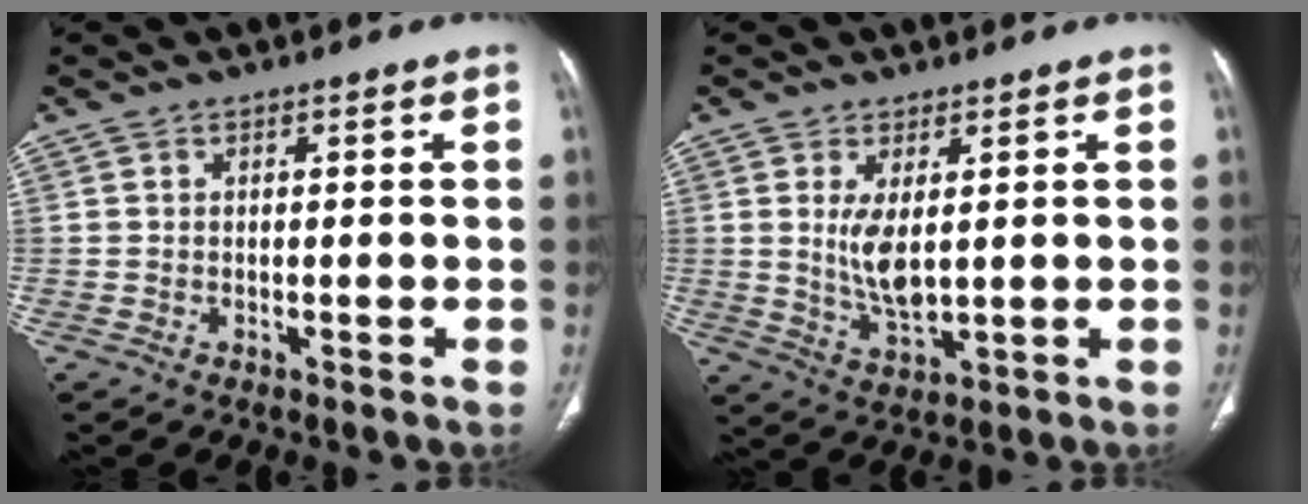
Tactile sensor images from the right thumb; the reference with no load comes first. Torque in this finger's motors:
{"motor_torque": [-0.42, 0.72, 0.78, 0.11, 0.01]}